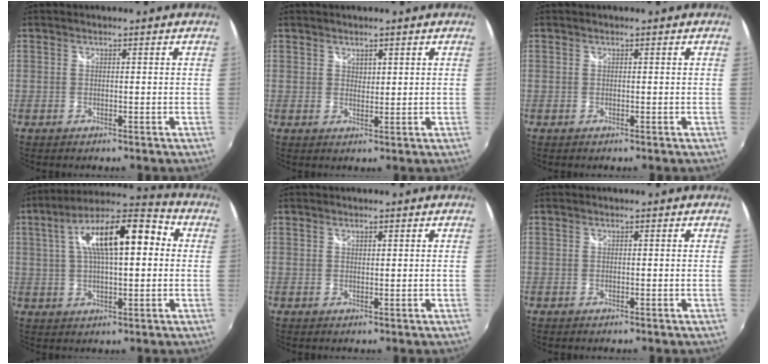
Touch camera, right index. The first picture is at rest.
{"total": 1.6, "force": [1.2, 1.0, 0.4], "torque": [-0.002, 0.001, 0.021]}
{"total": 0.0}
{"total": 16.3, "force": [3.5, 5.8, 14.8], "torque": [-0.250, 0.033, 0.047]}
{"total": 0.7, "force": [0.6, 0.2, 0.3], "torque": [-0.004, 0.000, 0.011]}
{"total": 0.0}